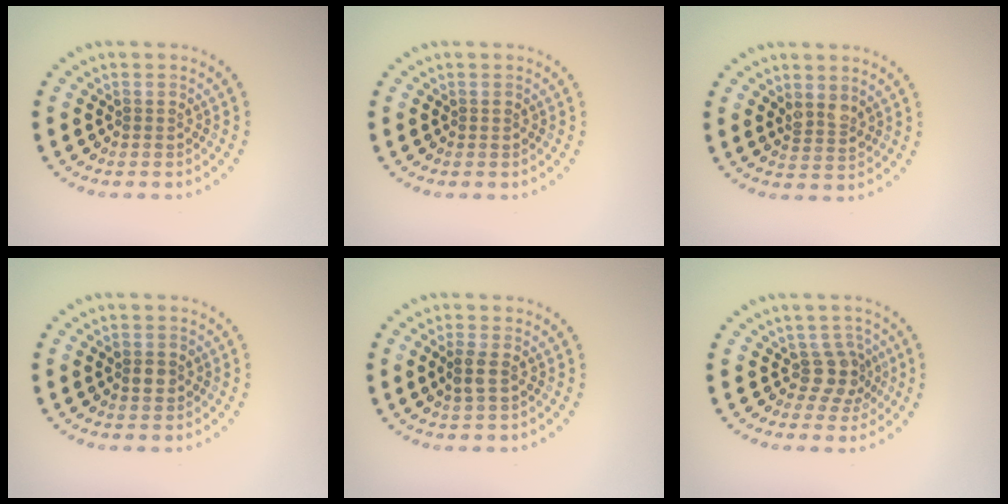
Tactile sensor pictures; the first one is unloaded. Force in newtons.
{"total": 0.0}
{"total": 1.7, "press": 1.4, "slide": 1.0}
{"total": 1.3, "press": 1.3, "slide": 0.2}
{"total": 1.4, "press": 1.3, "slide": 0.4}
{"total": 2.7, "press": 2.0, "slide": 1.8}